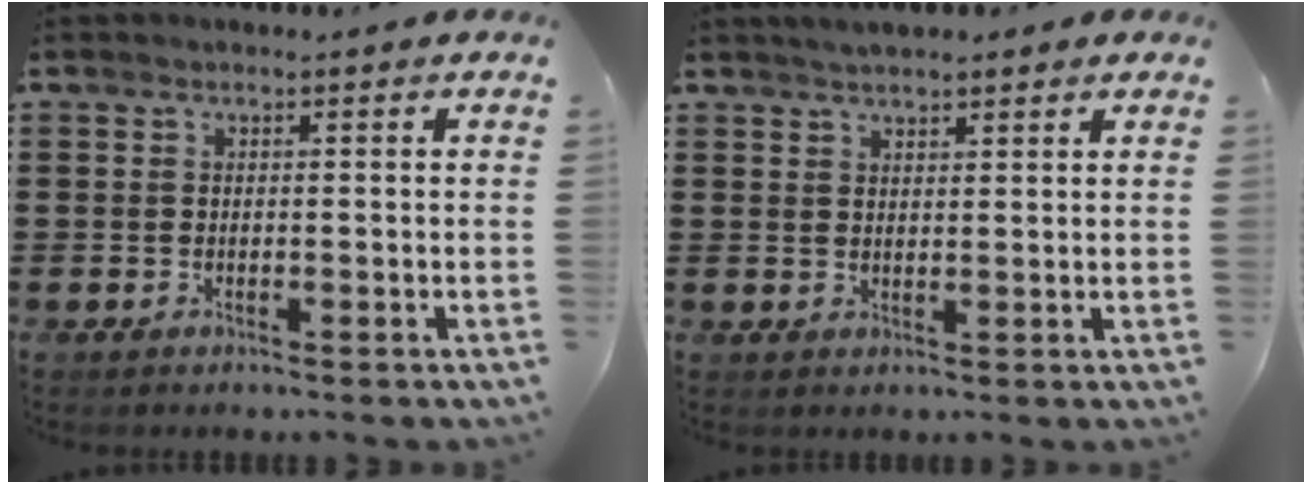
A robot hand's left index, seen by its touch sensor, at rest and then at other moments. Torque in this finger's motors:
{"motor_torque": [2.14, 0.00, 0.69, 0.12]}